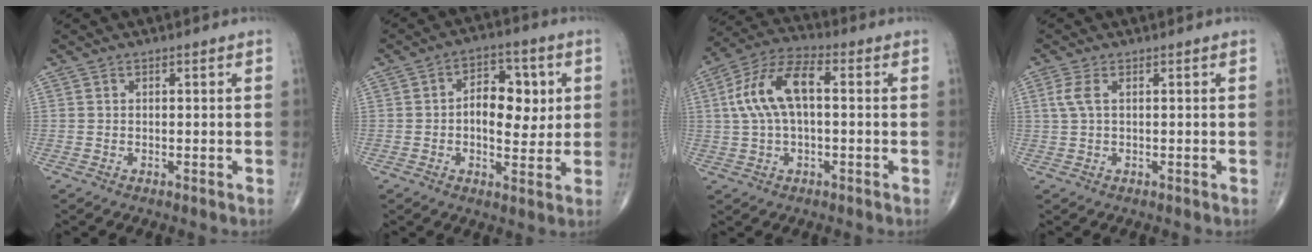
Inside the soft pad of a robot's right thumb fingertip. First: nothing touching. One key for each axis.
{"total": 10.3, "fx": 1.1, "fy": 6.2, "fz": 8.1, "tx": -0.080, "ty": 0.004, "tz": 0.015}
{"total": 12.2, "fx": 1.3, "fy": 5.9, "fz": 10.6, "tx": -0.218, "ty": 0.038, "tz": 0.020}
{"total": 2.7, "fx": 0.7, "fy": 1.1, "fz": 2.4, "tx": -0.071, "ty": 0.011, "tz": 0.018}